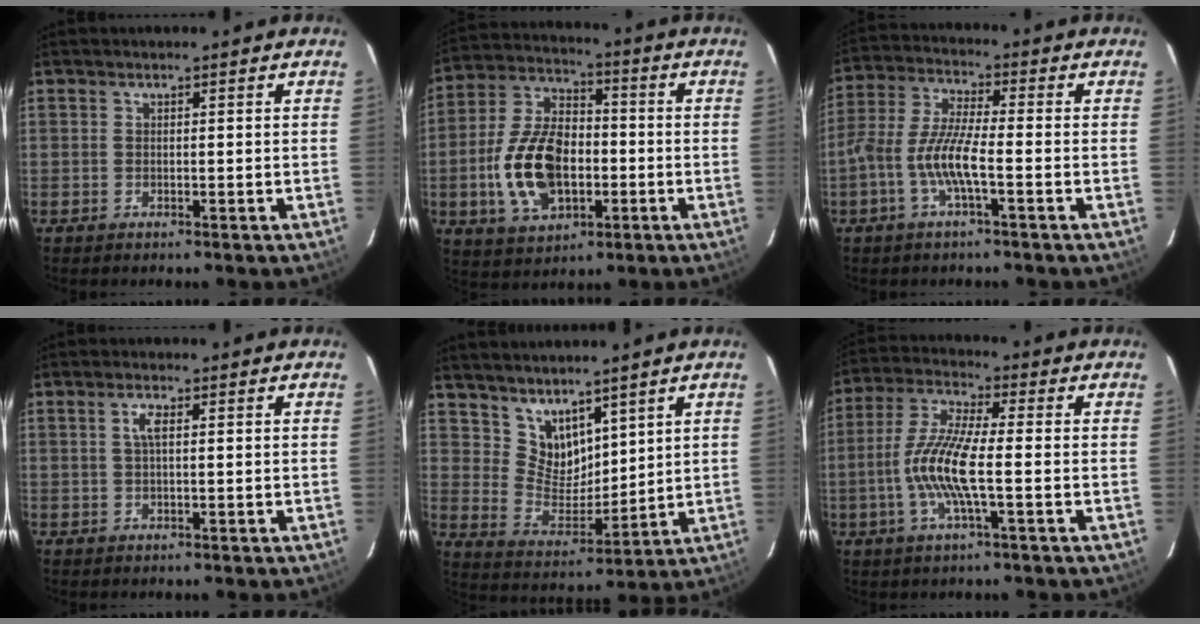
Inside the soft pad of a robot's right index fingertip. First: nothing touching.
{"total": 16.1, "force": [-3.5, 9.7, 12.3], "torque": [-0.256, 0.013, -0.051]}
{"total": 8.5, "force": [-2.9, 1.4, 7.8], "torque": [-0.173, 0.005, -0.060]}
{"total": 2.2, "force": [0.5, 0.6, 2.0], "torque": [-0.042, 0.005, 0.008]}
{"total": 8.7, "force": [6.5, 4.9, 3.2], "torque": [-0.053, -0.001, 0.139]}
{"total": 11.2, "force": [-2.1, 1.8, 10.9], "torque": [-0.229, 0.001, -0.045]}